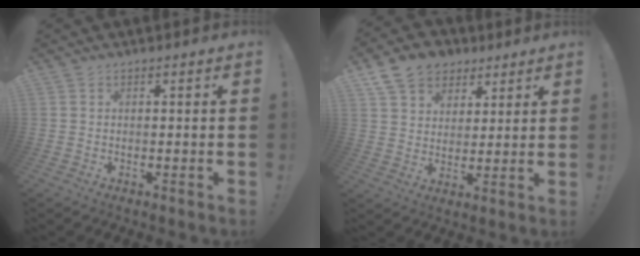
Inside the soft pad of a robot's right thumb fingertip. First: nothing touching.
{"total": 11.9, "force": [7.0, 8.8, 3.8], "torque": [-0.057, -0.039, 0.138]}